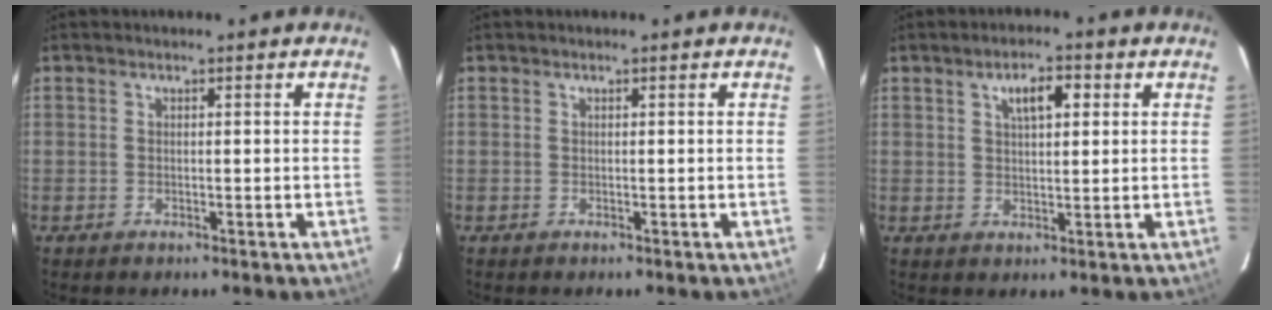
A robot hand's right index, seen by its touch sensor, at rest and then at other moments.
{"total": 0.0}
{"total": 4.9, "force": [2.0, 2.0, 4.0], "torque": [-0.066, 0.012, 0.036]}